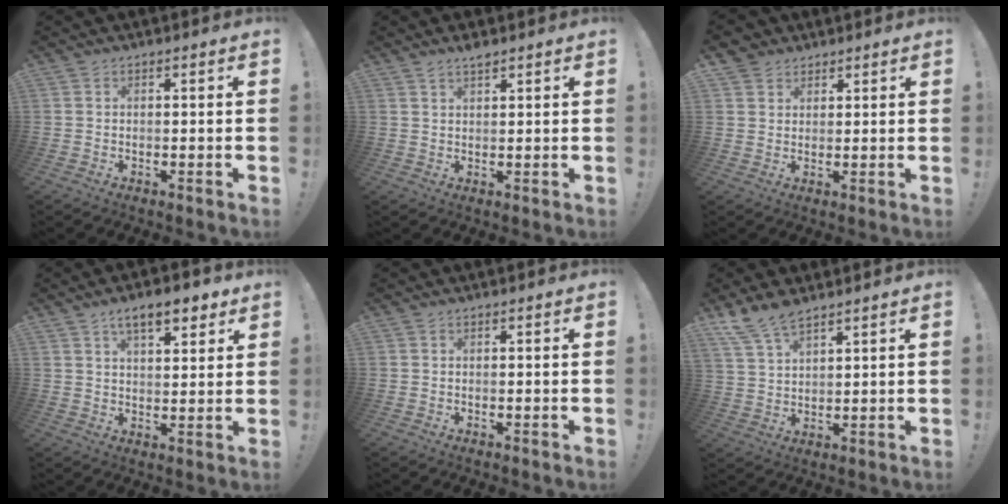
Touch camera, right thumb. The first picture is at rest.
{"total": 2.6, "force": [2.3, 0.5, 1.1], "torque": [-0.008, -0.017, 0.037]}
{"total": 4.0, "force": [2.7, 3.0, 0.3], "torque": [0.005, -0.017, 0.050]}
{"total": 9.1, "force": [5.5, 3.5, 6.3], "torque": [-0.087, -0.020, 0.093]}
{"total": 0.0}
{"total": 8.2, "force": [6.8, 2.9, 3.4], "torque": [-0.078, -0.030, 0.135]}